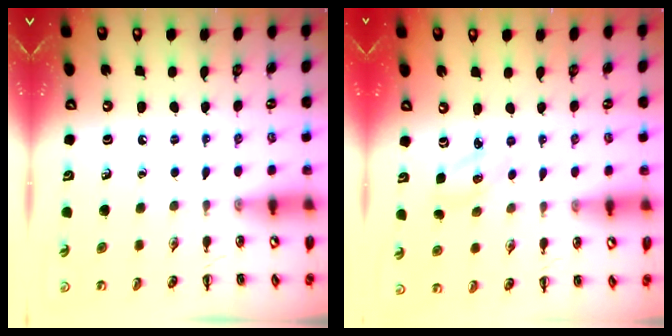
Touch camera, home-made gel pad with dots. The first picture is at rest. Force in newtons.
{"total": 3.0, "press": 2.9, "slide": 0.9}